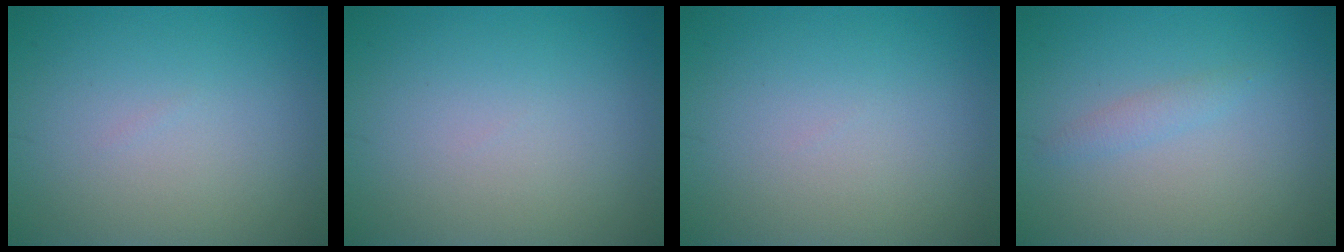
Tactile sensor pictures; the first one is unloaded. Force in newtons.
{"total": 0.0}
{"total": 0.0}
{"total": 1.1, "press": 1.1, "slide": 0.1}